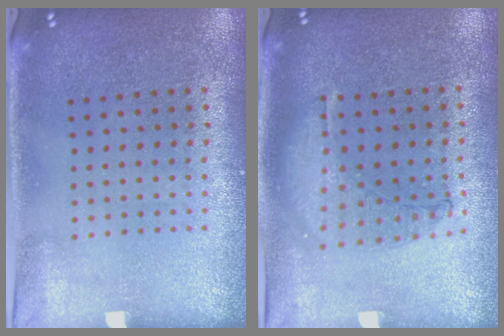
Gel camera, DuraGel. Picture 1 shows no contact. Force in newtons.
{"total": 1.0, "press": 1.0, "slide": 0.3}